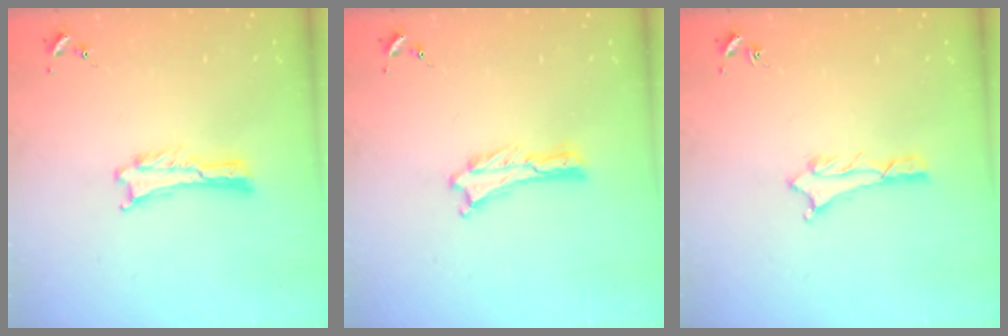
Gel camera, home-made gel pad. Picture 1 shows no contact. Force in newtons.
{"total": 0.0}
{"total": 0.7, "press": 0.7, "slide": 0.2}